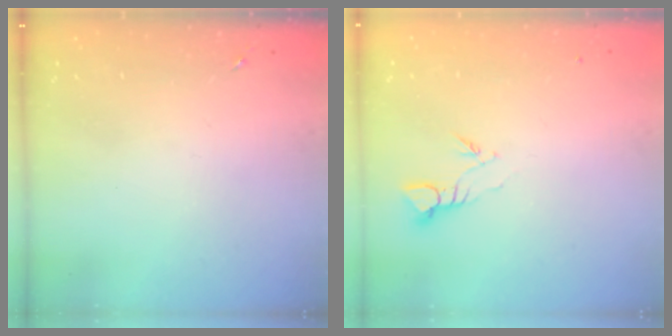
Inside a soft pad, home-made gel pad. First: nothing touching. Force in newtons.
{"total": 3.7, "press": 3.7, "slide": 0.3}